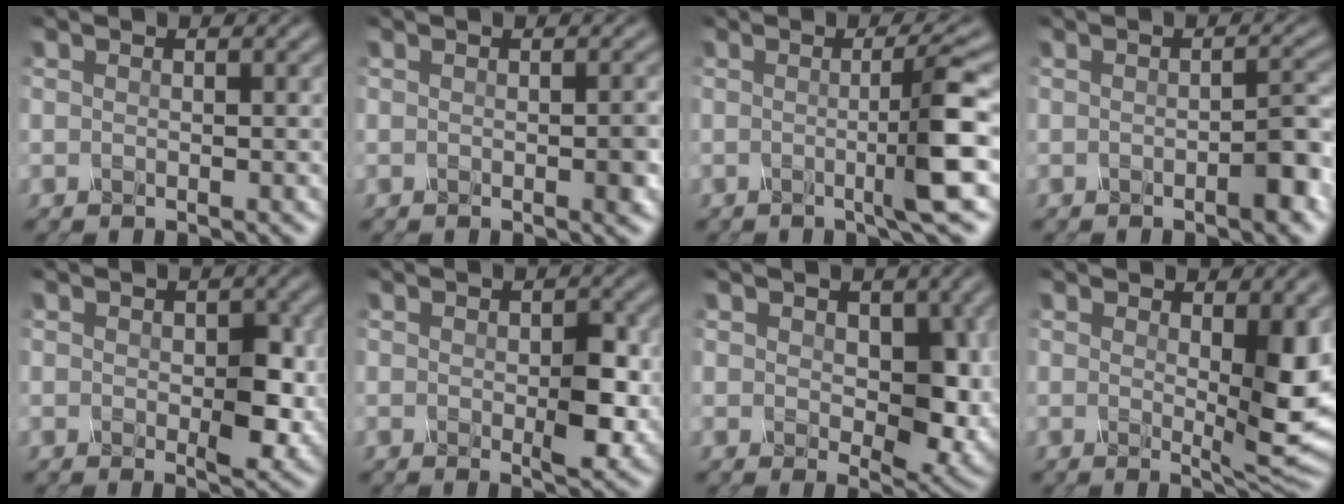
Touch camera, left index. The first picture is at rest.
{"total": 1.5, "force": [-0.6, 0.2, 1.4], "torque": [-0.025, 0.002, -0.003]}
{"total": 4.5, "force": [-0.6, 0.0, 4.5], "torque": [-0.070, 0.000, -0.014]}
{"total": 2.9, "force": [-1.7, 0.4, 2.3], "torque": [-0.040, 0.004, -0.026]}
{"total": 3.5, "force": [-0.5, 1.7, 3.1], "torque": [-0.056, -0.002, -0.001]}
{"total": 3.3, "force": [-0.6, 1.2, 2.9], "torque": [-0.057, 0.000, -0.003]}
{"total": 5.7, "force": [-0.1, 3.4, 4.6], "torque": [-0.074, -0.004, 0.005]}
{"total": 6.4, "force": [0.2, 1.7, 6.2], "torque": [-0.108, -0.010, 0.012]}